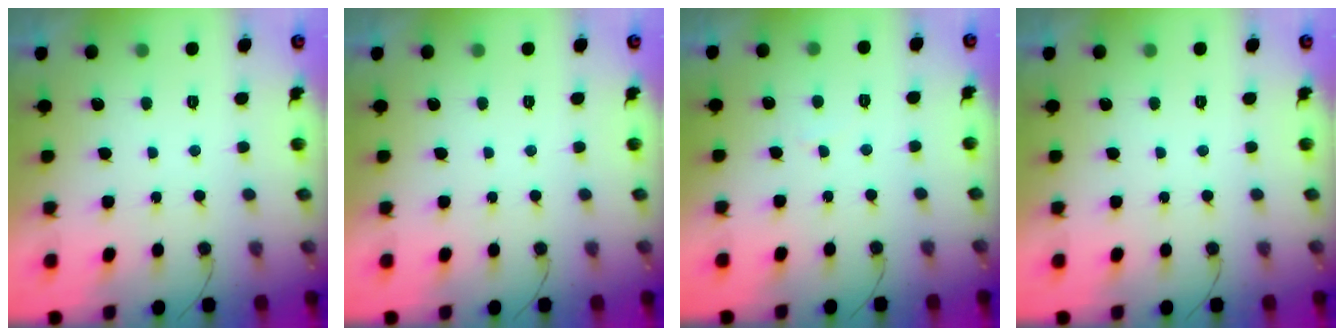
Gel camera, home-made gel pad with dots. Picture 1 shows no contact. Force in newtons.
{"total": 0.0}
{"total": 1.4, "press": 1.4, "slide": 0.1}
{"total": 0.0}